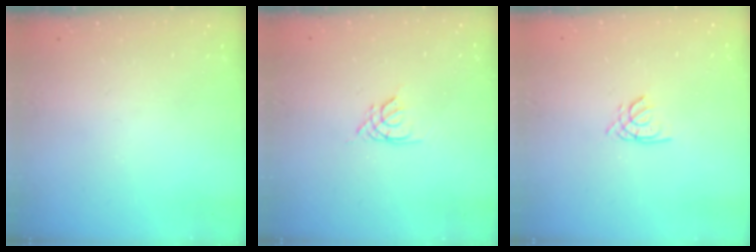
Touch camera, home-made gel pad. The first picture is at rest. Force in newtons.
{"total": 2.6, "press": 2.6, "slide": 0.3}
{"total": 1.6, "press": 1.5, "slide": 0.4}